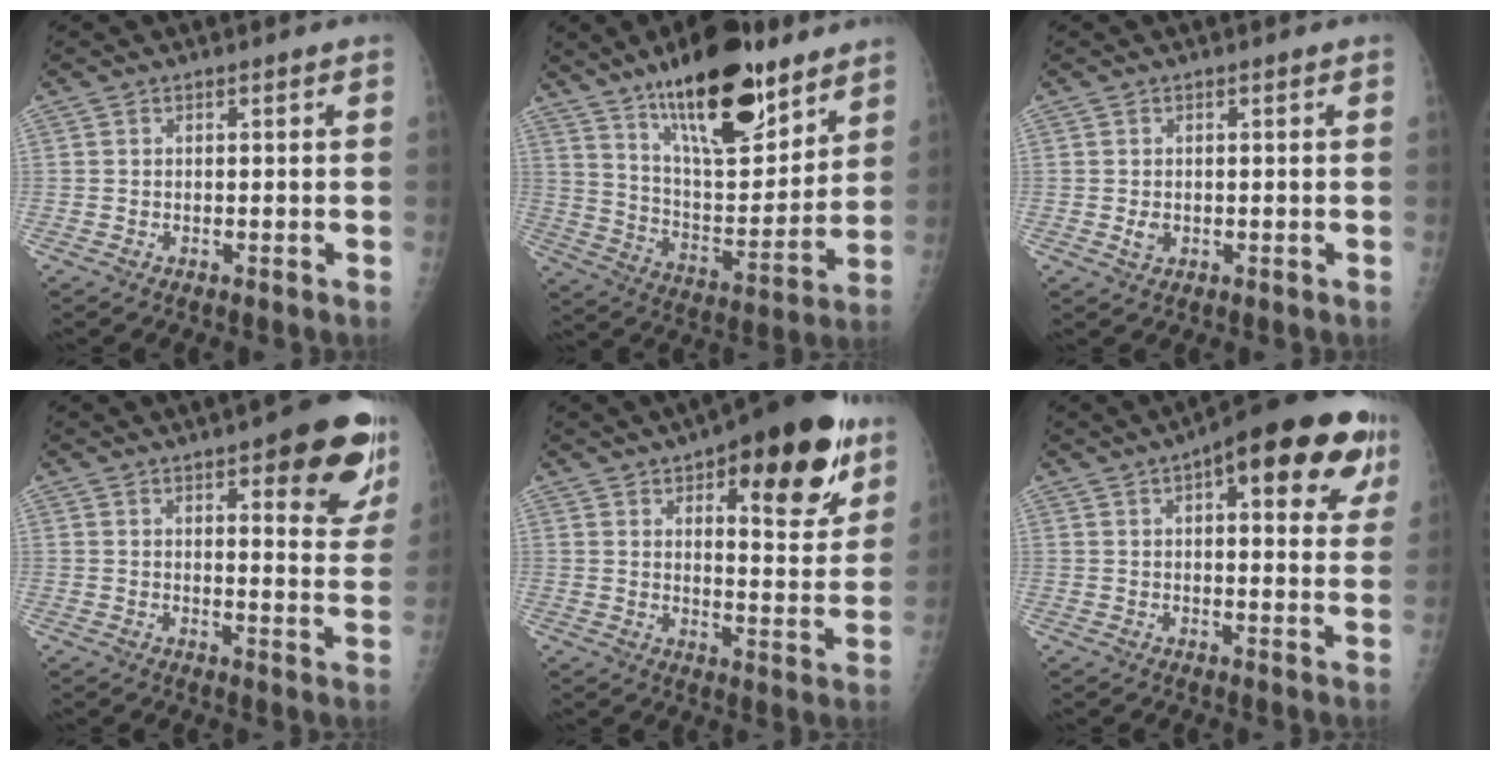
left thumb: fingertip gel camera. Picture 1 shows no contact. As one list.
[{"total": 23.3, "force": [15.4, 8.3, 15.4], "torque": [-0.206, -0.078, 0.257]}, {"total": 1.6, "force": [0.0, 1.3, 1.0], "torque": [-0.014, -0.002, 0.005]}, {"total": 15.5, "force": [8.5, 4.8, 12.0], "torque": [-0.105, -0.041, 0.103]}, {"total": 20.5, "force": [11.0, 7.8, 15.5], "torque": [-0.168, -0.046, 0.154]}, {"total": 20.1, "force": [9.4, 7.2, 16.2], "torque": [-0.185, -0.003, 0.116]}]